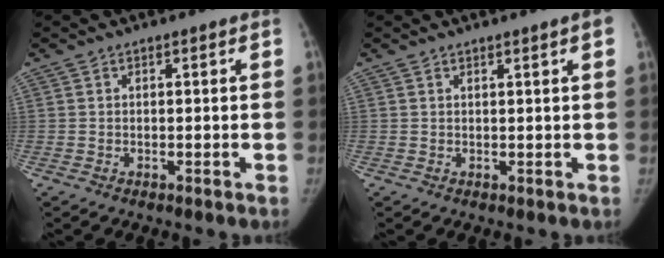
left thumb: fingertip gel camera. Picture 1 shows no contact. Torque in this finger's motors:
{"motor_torque": [0.96, 0.84, 1.22, -0.23, 0.13]}